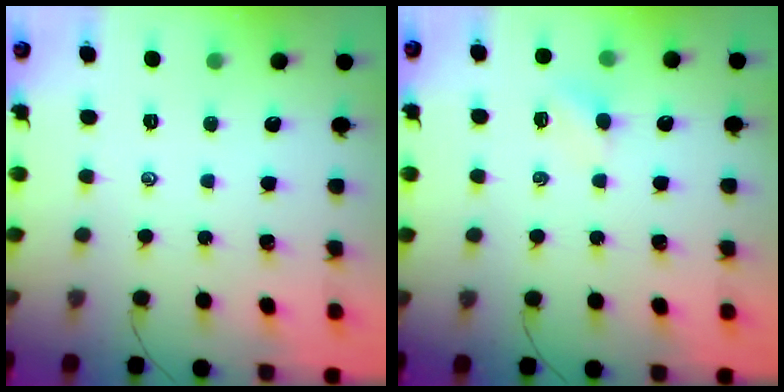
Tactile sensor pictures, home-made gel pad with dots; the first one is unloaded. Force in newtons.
{"total": 3.7, "press": 3.5, "slide": 1.2}